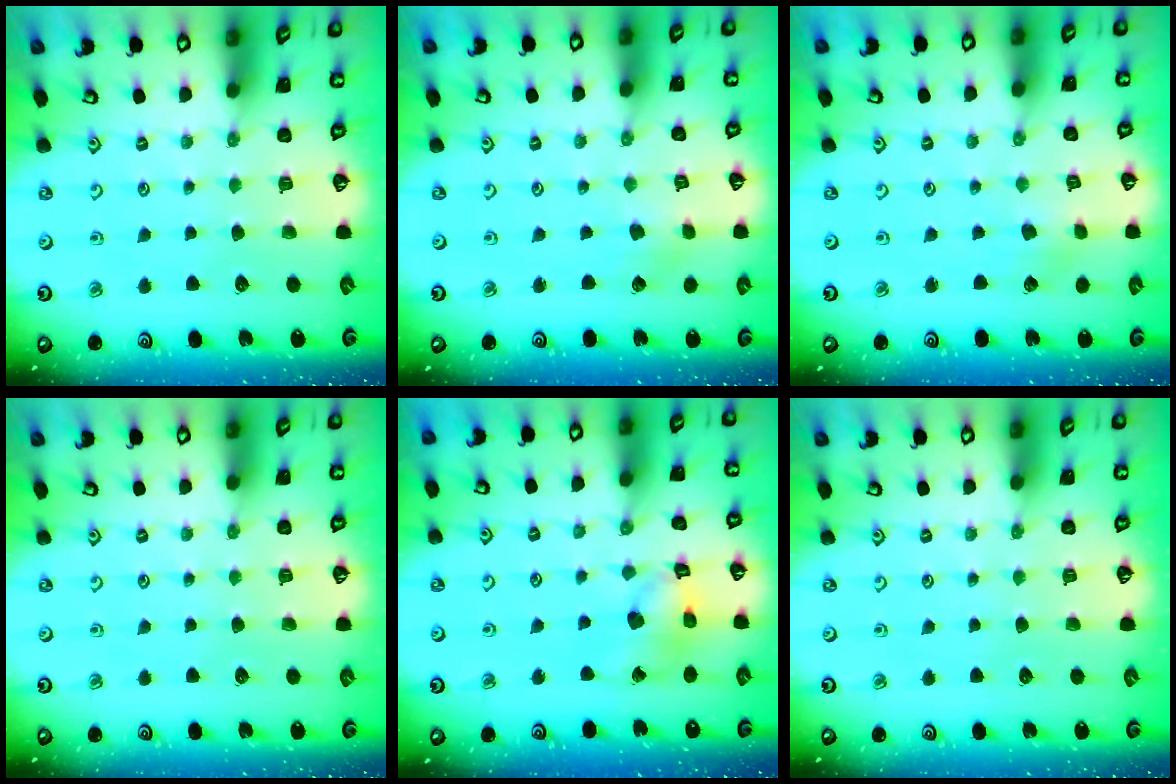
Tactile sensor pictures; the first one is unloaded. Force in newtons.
{"total": 1.4, "press": 1.4, "slide": 0.2}
{"total": 1.4, "press": 1.4, "slide": 0.2}
{"total": 0.0}
{"total": 11.9, "press": 11.8, "slide": 1.4}
{"total": 0.0}